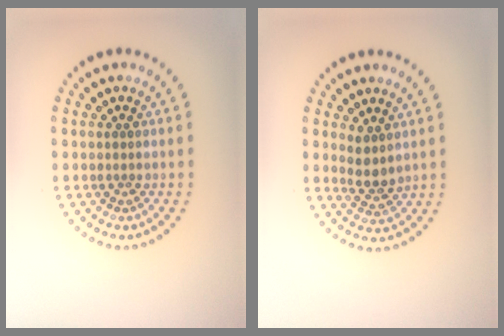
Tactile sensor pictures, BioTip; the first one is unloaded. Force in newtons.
{"total": 2.3, "press": 1.8, "slide": 1.4}